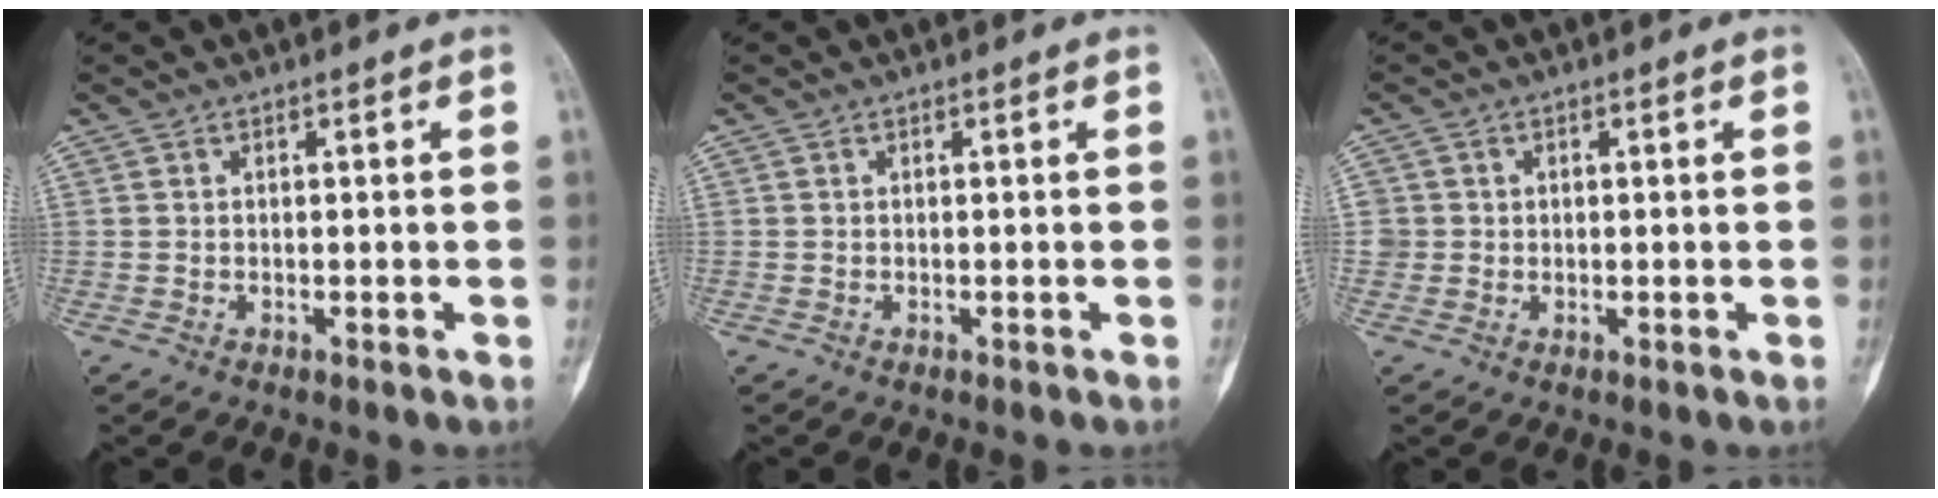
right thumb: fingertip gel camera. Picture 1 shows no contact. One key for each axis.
{"total": 0.0}
{"total": 2.0, "fx": 0.2, "fy": 2.0, "fz": 0.1, "tx": 0.015, "ty": 0.005, "tz": 0.002}